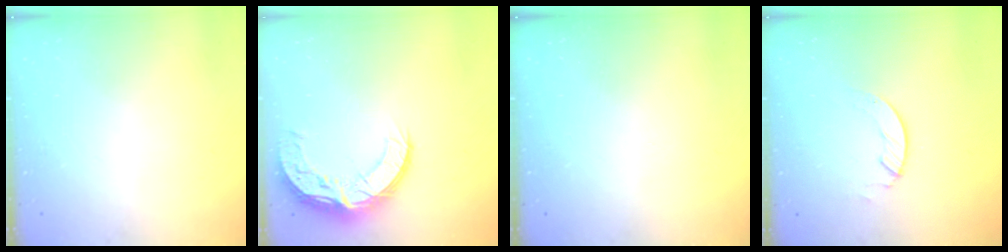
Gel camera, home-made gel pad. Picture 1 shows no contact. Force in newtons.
{"total": 12.0, "press": 11.9, "slide": 0.8}
{"total": 0.0}
{"total": 3.1, "press": 3.1, "slide": 0.3}